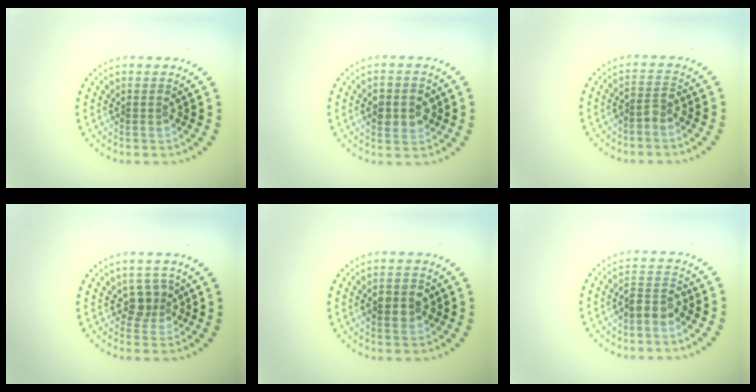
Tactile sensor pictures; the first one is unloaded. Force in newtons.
{"total": 3.1, "press": 3.1, "slide": 0.2}
{"total": 1.5, "press": 1.2, "slide": 0.9}
{"total": 2.2, "press": 1.9, "slide": 1.1}
{"total": 2.8, "press": 2.8, "slide": 0.1}
{"total": 2.4, "press": 2.2, "slide": 1.0}